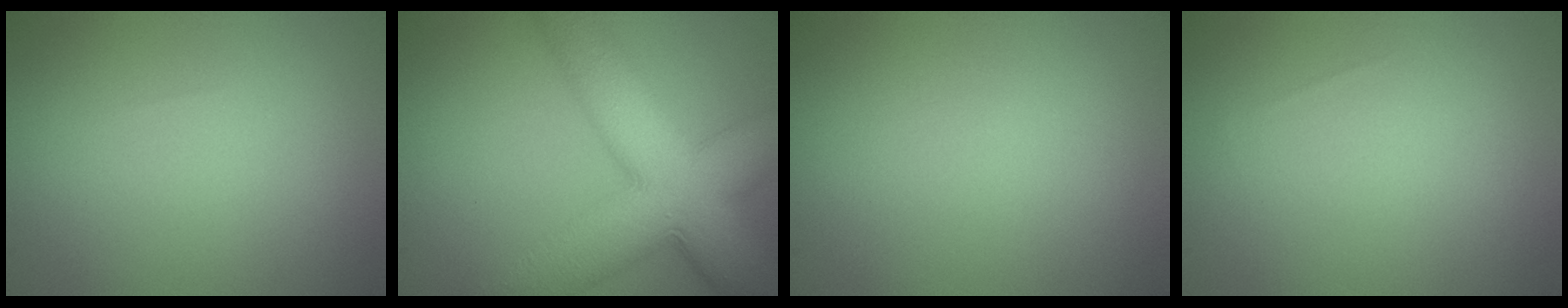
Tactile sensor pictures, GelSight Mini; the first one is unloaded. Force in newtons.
{"total": 12.1, "press": 12.1, "slide": 0.4}
{"total": 0.0}
{"total": 0.0}